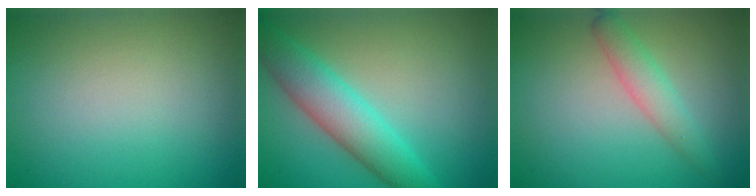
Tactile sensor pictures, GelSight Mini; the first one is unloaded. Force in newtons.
{"total": 4.6, "press": 4.6, "slide": 0.2}
{"total": 1.7, "press": 1.7, "slide": 0.1}